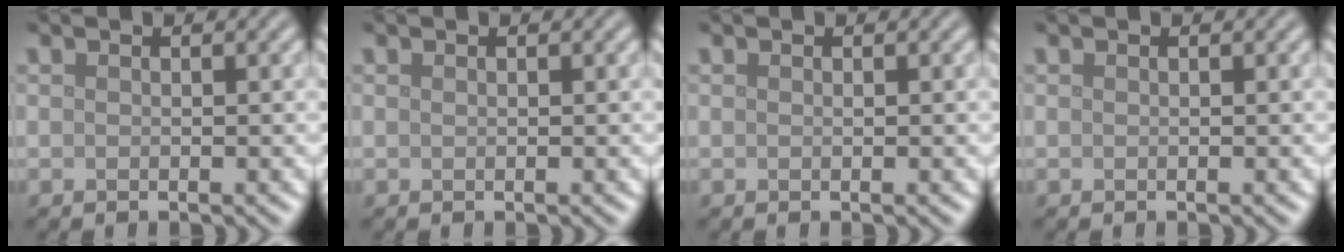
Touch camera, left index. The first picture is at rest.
{"total": 0.0}
{"total": 0.0}
{"total": 0.0}